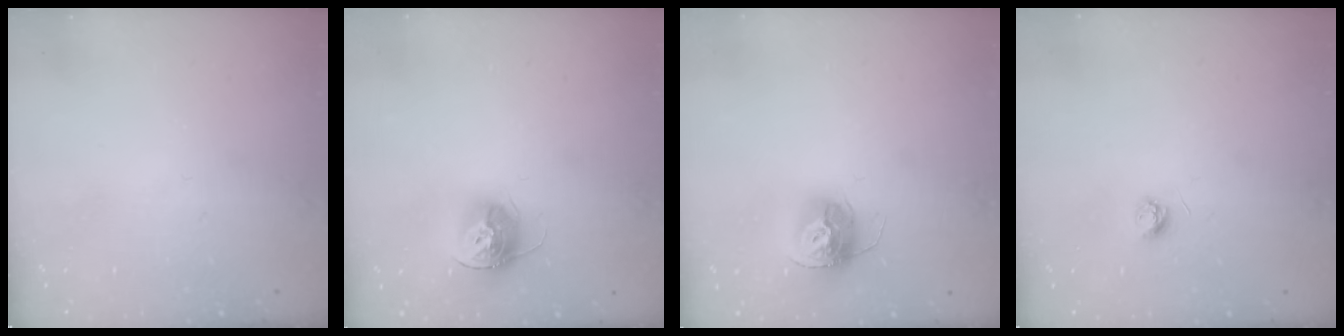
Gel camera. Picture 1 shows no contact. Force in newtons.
{"total": 12.1, "press": 12.1, "slide": 0.5}
{"total": 14.0, "press": 13.9, "slide": 1.1}
{"total": 3.2, "press": 3.1, "slide": 0.4}